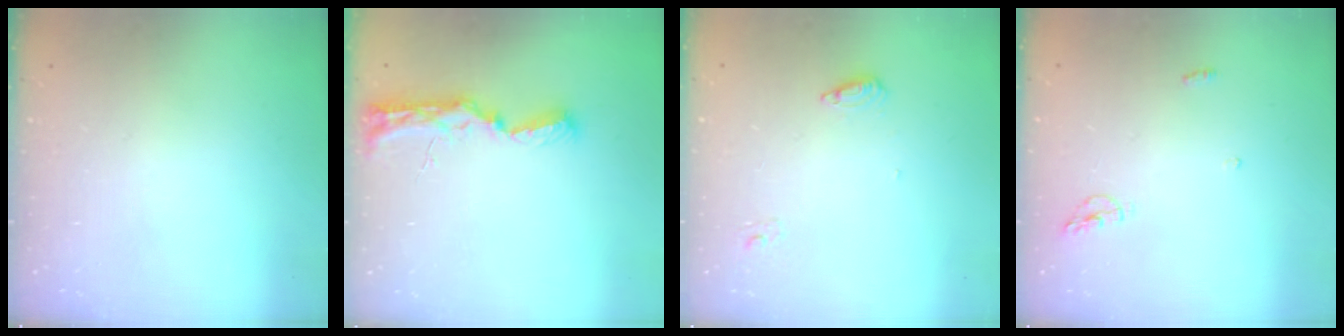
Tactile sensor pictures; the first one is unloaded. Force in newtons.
{"total": 10.5, "press": 9.6, "slide": 4.3}
{"total": 7.0, "press": 7.0, "slide": 0.5}
{"total": 4.6, "press": 4.5, "slide": 1.0}